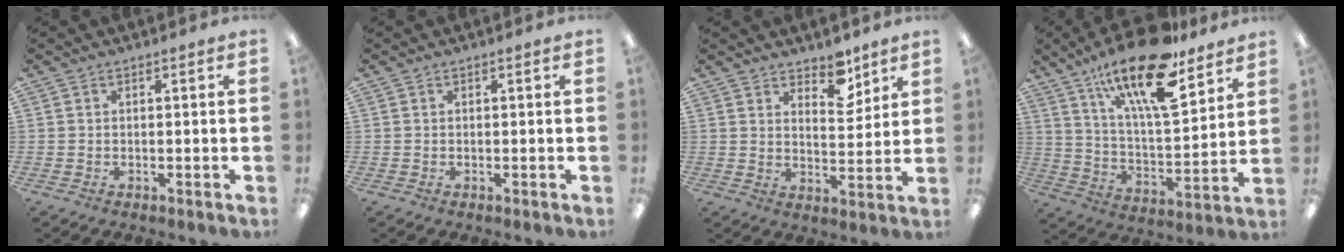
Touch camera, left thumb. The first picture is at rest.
{"total": 0.0}
{"total": 7.4, "force": [6.0, 3.3, 2.8], "torque": [-0.019, -0.044, 0.102]}
{"total": 21.8, "force": [15.1, 6.8, 14.2], "torque": [-0.247, -0.087, 0.253]}